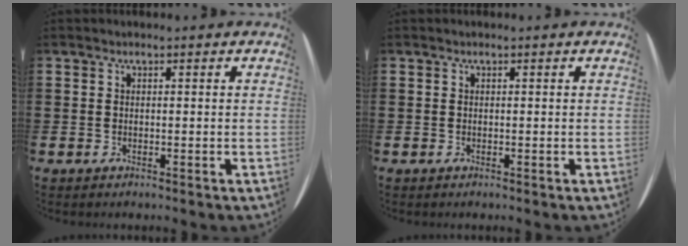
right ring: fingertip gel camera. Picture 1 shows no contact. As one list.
[{"total": 0.0}]